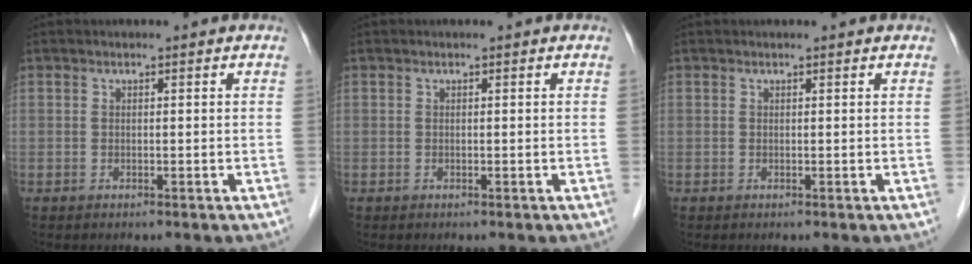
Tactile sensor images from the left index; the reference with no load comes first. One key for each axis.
{"total": 0.0}
{"total": 0.6, "fx": 0.5, "fy": 0.1, "fz": 0.1, "tx": -0.004, "ty": 0.006, "tz": 0.004}